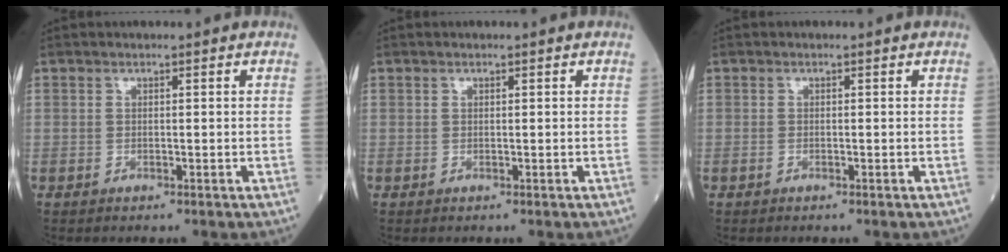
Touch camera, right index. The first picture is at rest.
{"total": 0.0}
{"total": 0.0}